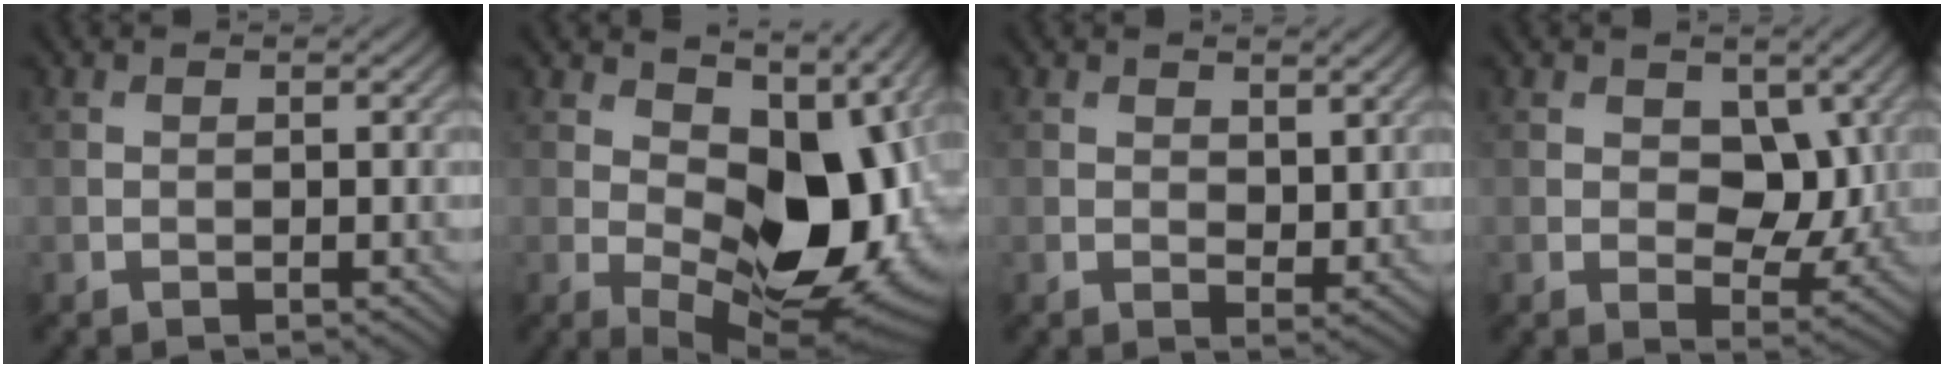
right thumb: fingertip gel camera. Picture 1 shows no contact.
{"total": 14.6, "force": [1.6, 8.4, 11.9], "torque": [-0.172, -0.013, 0.033]}
{"total": 2.7, "force": [1.6, 1.6, 1.6], "torque": [-0.029, -0.008, 0.029]}
{"total": 6.8, "force": [1.4, 4.5, 4.9], "torque": [-0.077, -0.012, 0.016]}